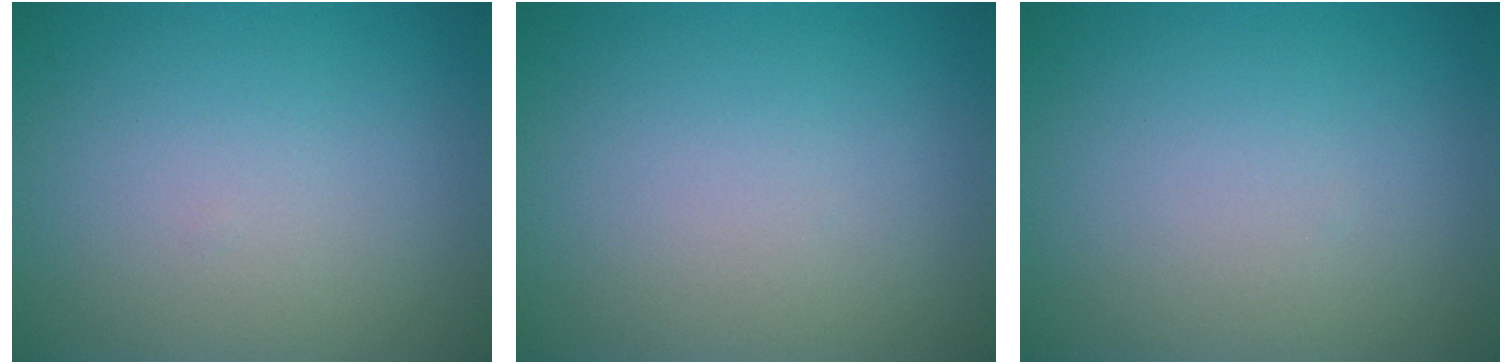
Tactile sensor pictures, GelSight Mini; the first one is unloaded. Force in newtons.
{"total": 0.0}
{"total": 0.0}